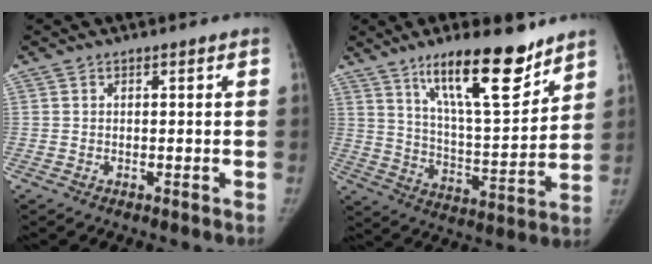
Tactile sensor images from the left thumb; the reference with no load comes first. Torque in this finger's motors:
{"motor_torque": [0.92, -0.15, 1.47, -1.30, 0.47]}